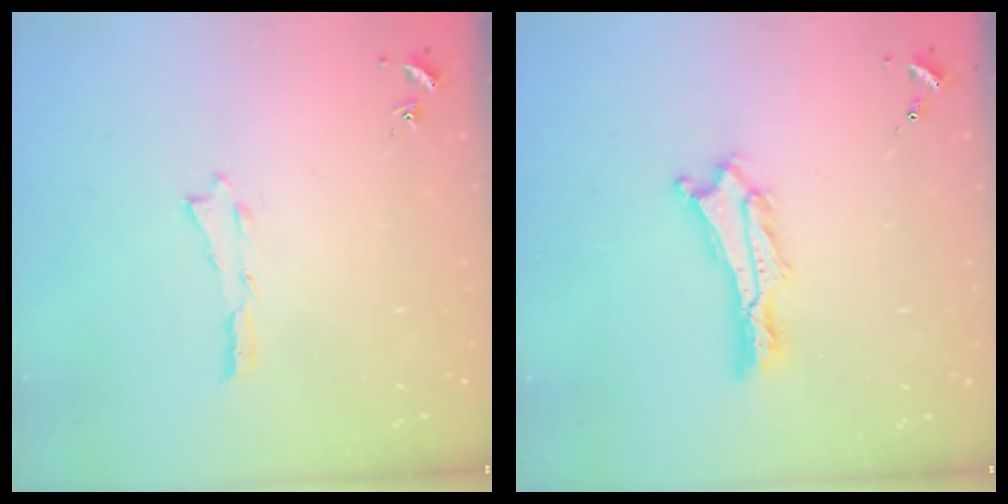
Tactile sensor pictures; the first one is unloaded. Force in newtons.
{"total": 2.2, "press": 2.2, "slide": 0.3}